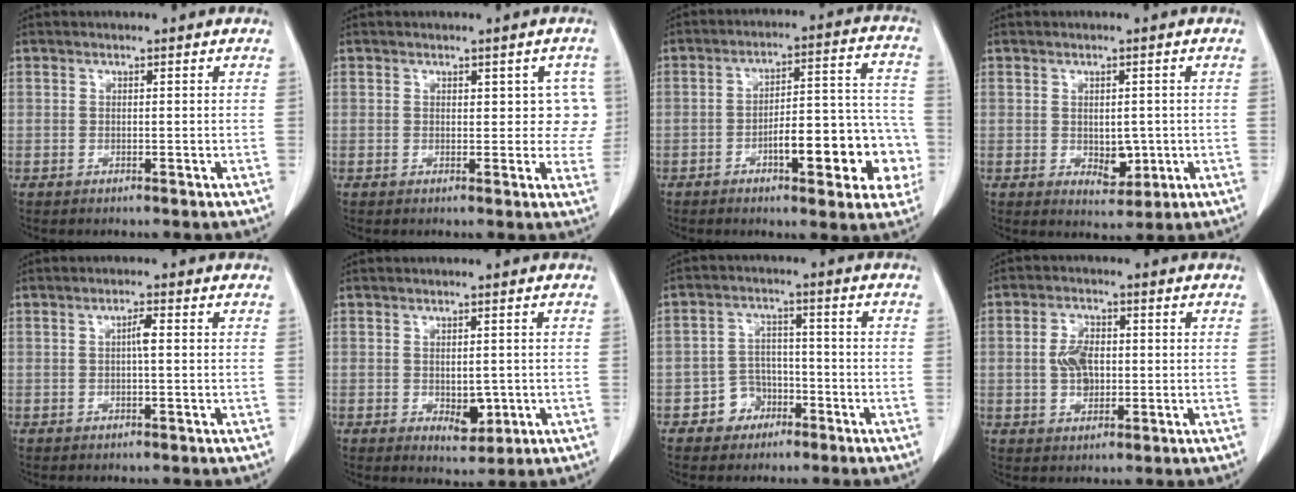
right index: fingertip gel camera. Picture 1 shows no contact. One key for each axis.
{"total": 4.4, "fx": 1.2, "fy": 2.6, "fz": 3.3, "tx": -0.012, "ty": 0.011, "tz": 0.010}
{"total": 14.6, "fx": -5.0, "fy": 4.5, "fz": 13.0, "tx": -0.157, "ty": 0.040, "tz": -0.062}
{"total": 3.9, "fx": -0.4, "fy": 2.4, "fz": 3.0, "tx": -0.034, "ty": -0.004, "tz": 0.009}
{"total": 1.9, "fx": 0.1, "fy": 0.2, "fz": 1.9, "tx": -0.034, "ty": 0.003, "tz": 0.002}
{"total": 3.8, "fx": -0.6, "fy": 2.2, "fz": 3.1, "tx": -0.037, "ty": -0.005, "tz": 0.005}
{"total": 4.9, "fx": -2.6, "fy": 4.1, "fz": 0.9, "tx": -0.010, "ty": 0.018, "tz": -0.041}
{"total": 5.2, "fx": 0.1, "fy": 3.3, "fz": 4.0, "tx": -0.077, "ty": 0.010, "tz": 0.005}